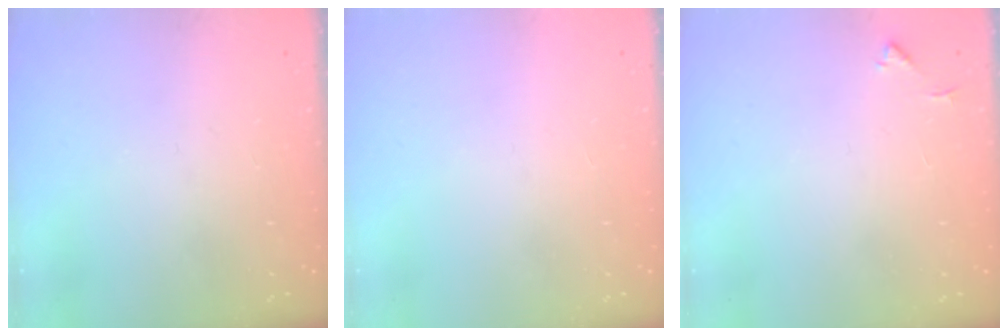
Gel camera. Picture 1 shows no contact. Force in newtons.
{"total": 1.5, "press": 1.5, "slide": 0.1}
{"total": 3.5, "press": 3.5, "slide": 0.5}